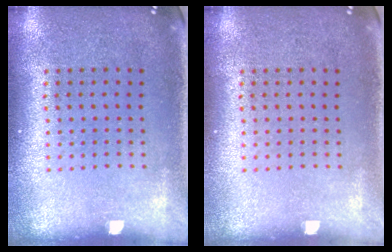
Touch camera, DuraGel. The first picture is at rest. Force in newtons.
{"total": 0.0}